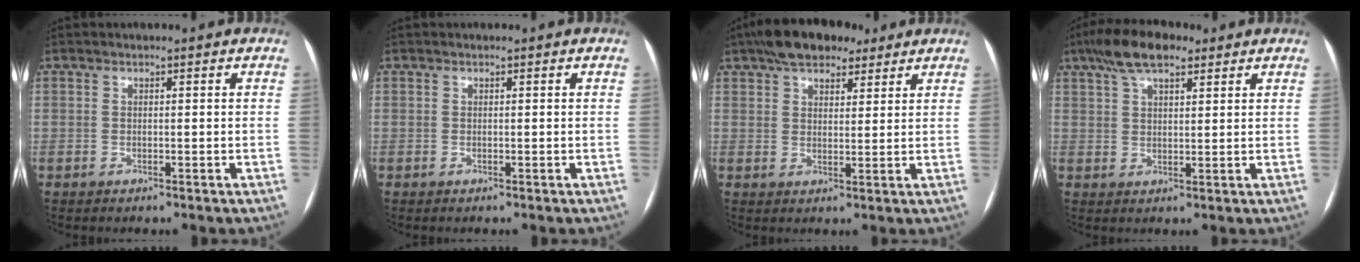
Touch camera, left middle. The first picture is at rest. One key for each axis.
{"total": 0.0}
{"total": 9.8, "fx": 7.0, "fy": 4.3, "fz": 5.2, "tx": -0.081, "ty": 0.030, "tz": 0.116}
{"total": 7.9, "fx": 5.3, "fy": 2.8, "fz": 5.2, "tx": -0.102, "ty": 0.023, "tz": 0.092}